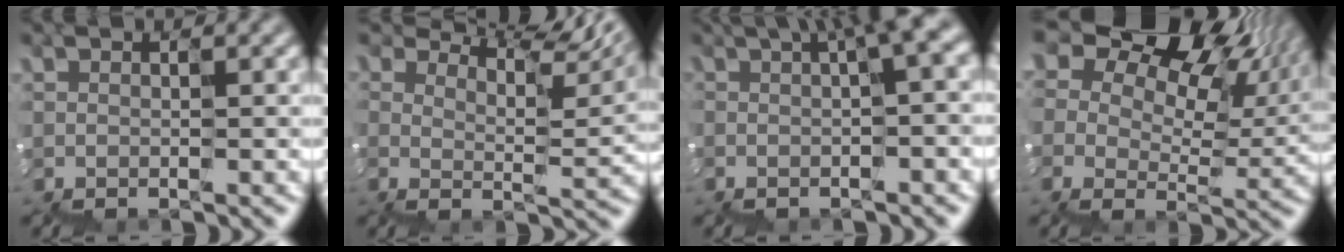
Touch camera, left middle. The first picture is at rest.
{"total": 7.6, "force": [6.8, 1.1, 3.2], "torque": [-0.062, 0.008, 0.109]}
{"total": 6.1, "force": [1.1, 1.5, 5.8], "torque": [-0.063, 0.014, 0.017]}
{"total": 13.9, "force": [7.0, 9.3, 7.6], "torque": [-0.139, 0.027, 0.131]}